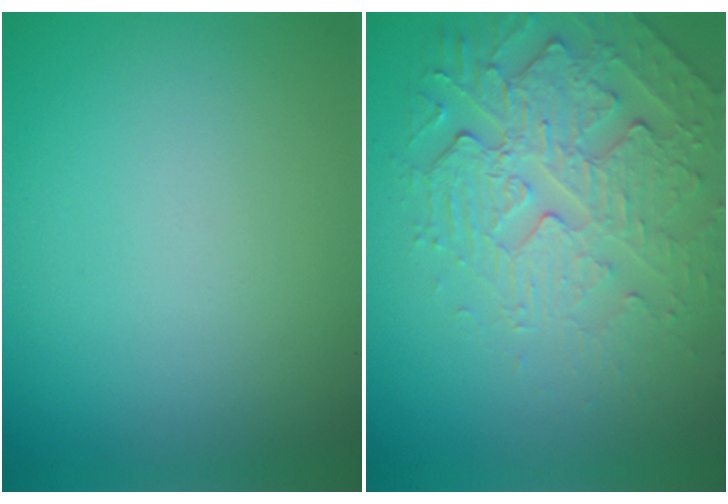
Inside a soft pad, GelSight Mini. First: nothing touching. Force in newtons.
{"total": 4.5, "press": 4.1, "slide": 1.8}